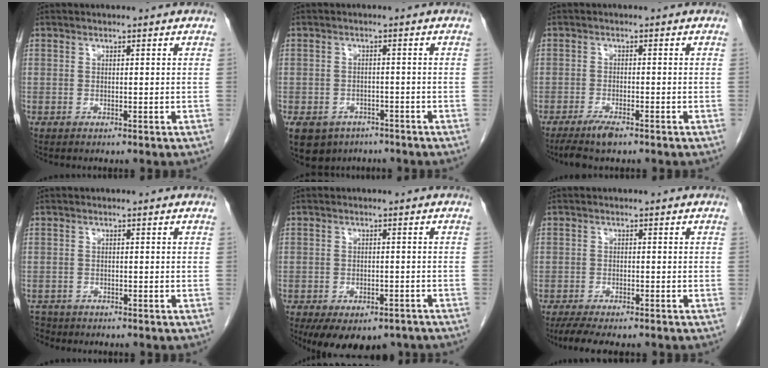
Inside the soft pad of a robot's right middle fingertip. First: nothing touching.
{"total": 11.2, "force": [-6.6, 8.2, 3.7], "torque": [-0.104, -0.009, -0.088]}
{"total": 3.8, "force": [-2.9, 0.6, 2.4], "torque": [-0.050, -0.007, -0.052]}
{"total": 2.5, "force": [-2.3, 1.0, -0.3], "torque": [-0.002, -0.004, -0.041]}
{"total": 11.6, "force": [-8.2, 6.2, 5.4], "torque": [-0.090, -0.004, -0.105]}
{"total": 6.6, "force": [-5.5, 1.8, 3.3], "torque": [-0.050, -0.012, -0.084]}